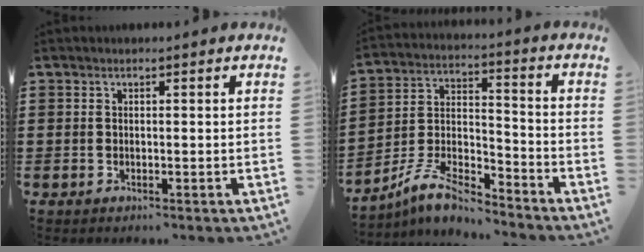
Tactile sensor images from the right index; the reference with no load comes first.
{"total": 9.1, "force": [-8.0, 1.8, 3.9], "torque": [-0.086, 0.013, -0.158]}